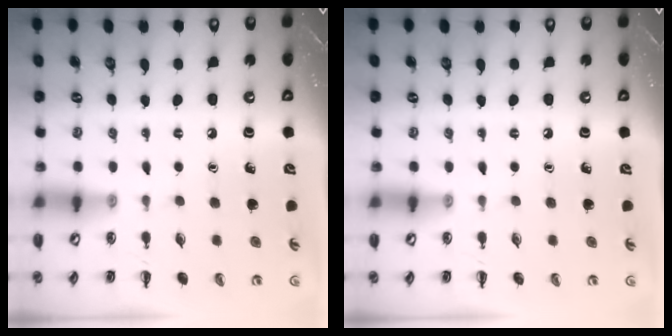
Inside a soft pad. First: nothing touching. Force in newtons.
{"total": 0.0}